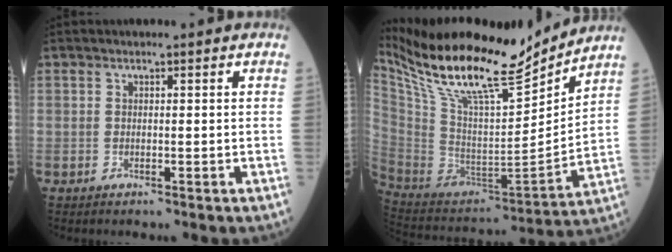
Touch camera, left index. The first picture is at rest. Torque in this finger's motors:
{"motor_torque": [1.00, -1.13, 0.34, 0.10]}